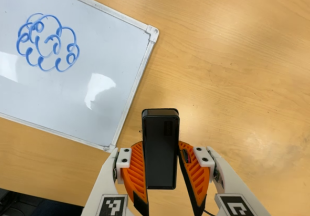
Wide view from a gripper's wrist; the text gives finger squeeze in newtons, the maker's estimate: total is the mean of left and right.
{"total": 5.4, "left": 4.6, "right": 6.1}